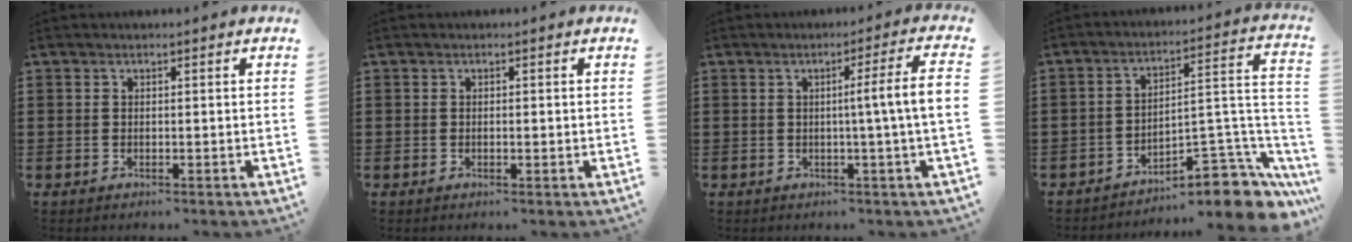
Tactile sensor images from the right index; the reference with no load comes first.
{"total": 0.7, "force": [-0.1, 0.3, 0.6], "torque": [-0.014, -0.002, -0.001]}
{"total": 6.4, "force": [0.0, -1.0, 6.3], "torque": [-0.097, -0.017, -0.008]}
{"total": 8.1, "force": [-6.2, 3.1, 4.2], "torque": [-0.041, 0.003, -0.116]}